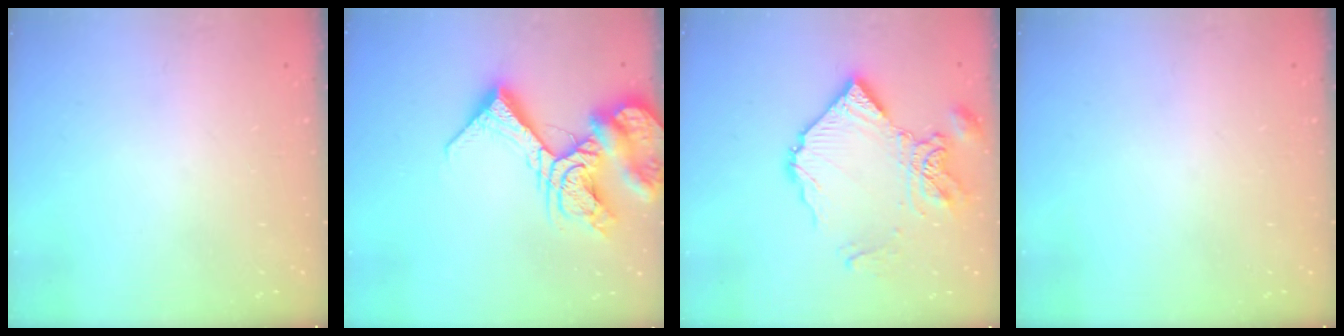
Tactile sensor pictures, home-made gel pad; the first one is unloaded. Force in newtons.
{"total": 18.1, "press": 18.0, "slide": 1.9}
{"total": 13.9, "press": 13.8, "slide": 1.6}
{"total": 0.0}